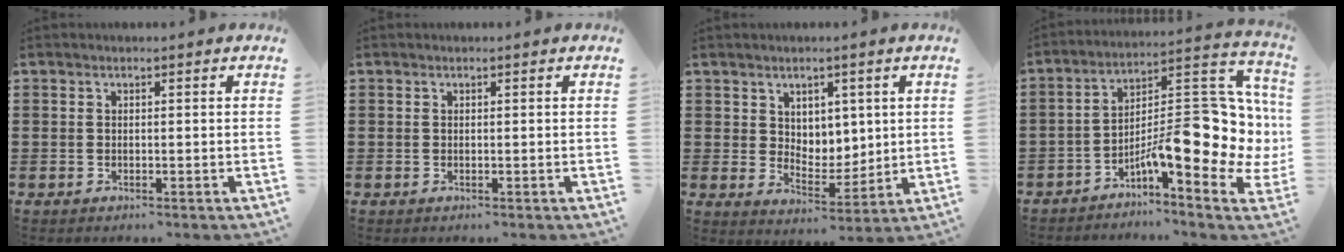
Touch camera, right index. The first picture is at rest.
{"total": 0.0}
{"total": 4.7, "force": [2.9, 3.7, 0.2], "torque": [-0.018, -0.003, 0.053]}
{"total": 13.8, "force": [-3.5, 4.7, 12.5], "torque": [-0.165, -0.032, -0.060]}